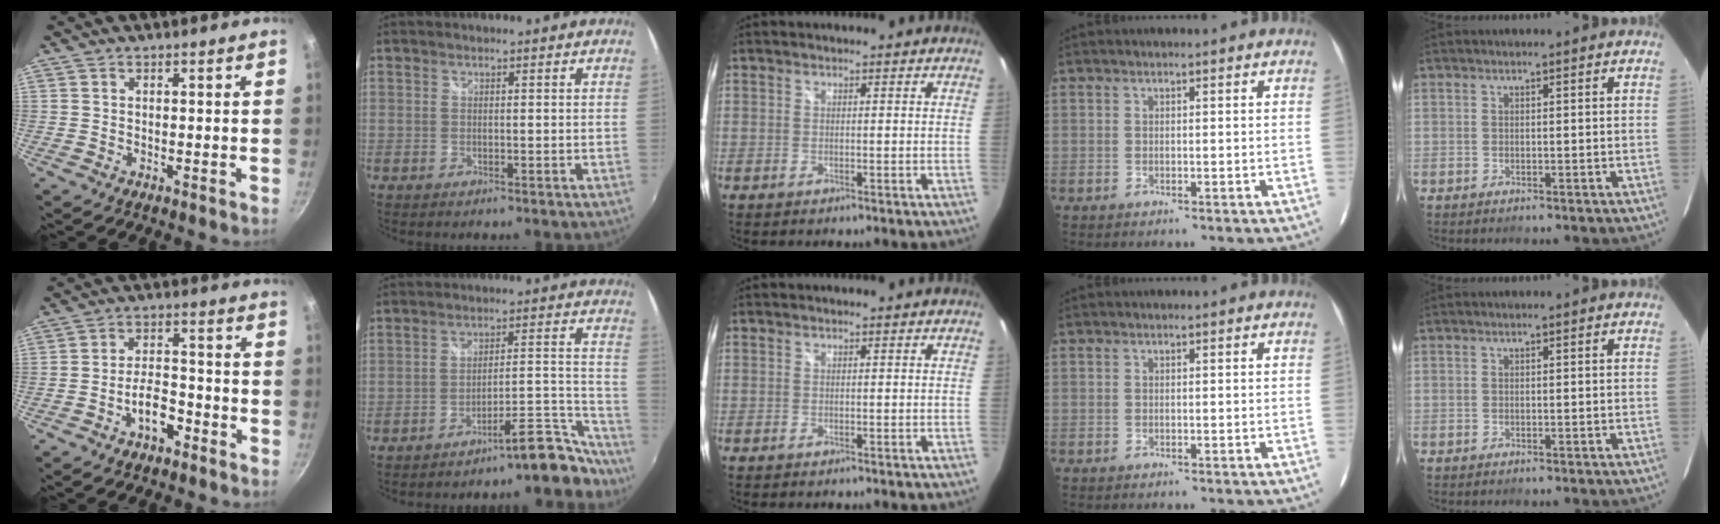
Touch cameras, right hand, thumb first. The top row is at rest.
{"thumb": {"total": 6.5, "force": [-3.5, 3.2, 4.4], "torque": [-0.058, 0.033, -0.061]}, "index": {"total": 12.1, "force": [-11.5, 1.5, 3.5], "torque": [-0.021, 0.049, -0.158]}}